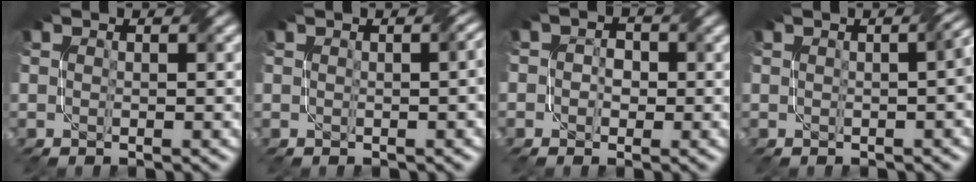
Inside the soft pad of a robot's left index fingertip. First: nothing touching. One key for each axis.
{"total": 2.7, "fx": 0.3, "fy": 1.1, "fz": 2.5, "tx": -0.010, "ty": 0.010, "tz": 0.004}
{"total": 3.0, "fx": 0.4, "fy": 2.7, "fz": 1.3, "tx": 0.004, "ty": 0.006, "tz": -0.024}
{"total": 3.2, "fx": 0.0, "fy": 1.2, "fz": 3.0, "tx": -0.017, "ty": 0.014, "tz": 0.005}